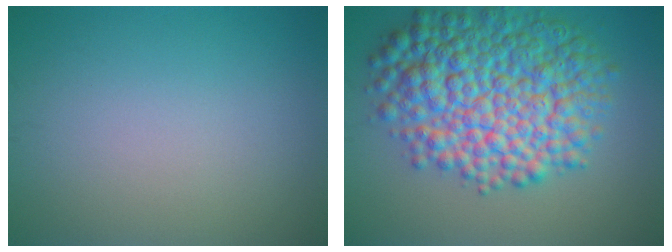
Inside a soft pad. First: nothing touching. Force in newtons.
{"total": 11.3, "press": 11.3, "slide": 0.0}